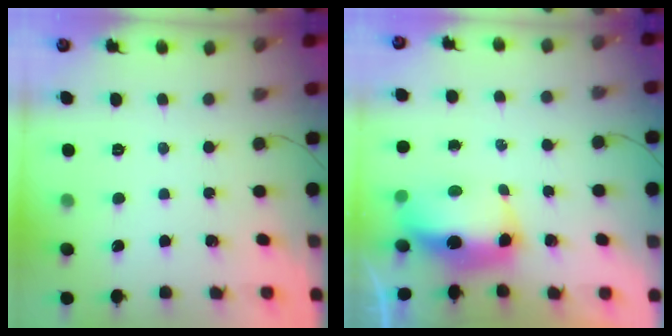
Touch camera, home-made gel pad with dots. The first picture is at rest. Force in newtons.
{"total": 9.0, "press": 8.9, "slide": 1.6}